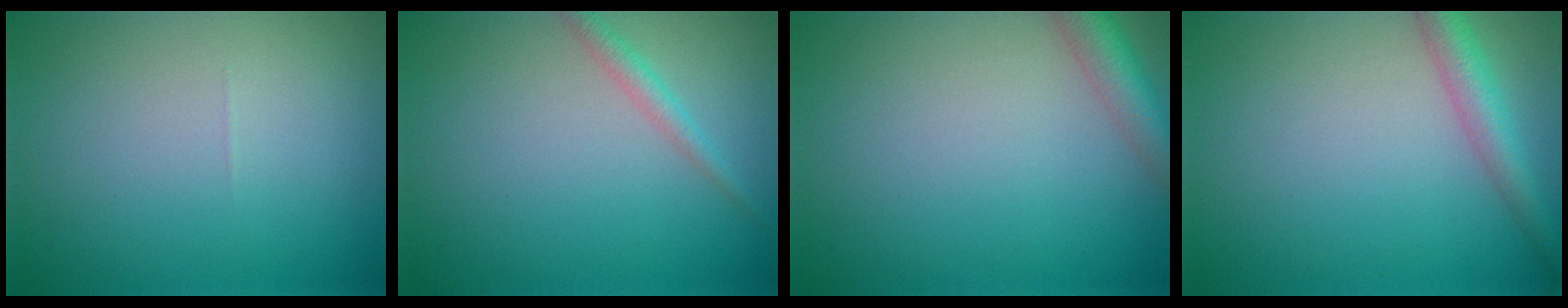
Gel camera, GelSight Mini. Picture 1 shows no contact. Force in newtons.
{"total": 1.4, "press": 1.4, "slide": 0.1}
{"total": 3.5, "press": 3.5, "slide": 0.2}
{"total": 3.4, "press": 3.4, "slide": 0.2}